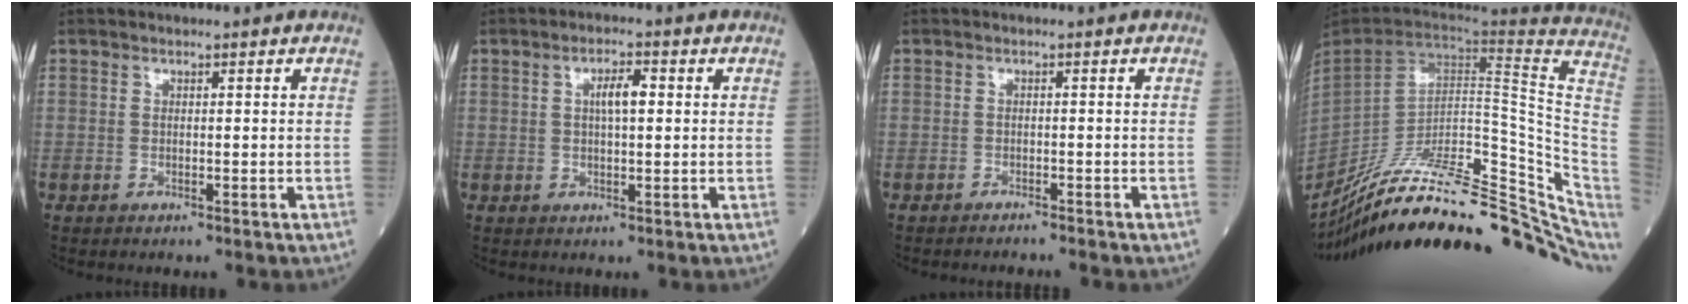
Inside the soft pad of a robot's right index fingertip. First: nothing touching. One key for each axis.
{"total": 3.5, "fx": 0.7, "fy": 0.9, "fz": 3.4, "tx": -0.059, "ty": 0.006, "tz": 0.011}
{"total": 2.4, "fx": -2.4, "fy": 0.0, "fz": 0.5, "tx": -0.007, "ty": -0.003, "tz": -0.030}
{"total": 34.6, "fx": -26.2, "fy": 8.8, "fz": 20.8, "tx": -0.254, "ty": -0.025, "tz": -0.378}